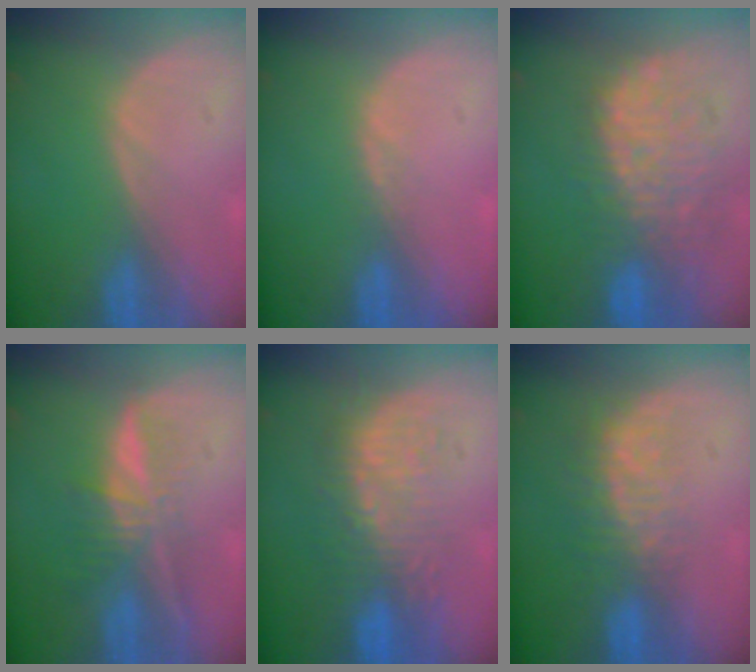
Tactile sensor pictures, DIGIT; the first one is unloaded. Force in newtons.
{"total": 0.8, "press": 0.8, "slide": 0.3}
{"total": 10.7, "press": 10.0, "slide": 3.9}
{"total": 6.4, "press": 5.7, "slide": 3.1}
{"total": 9.2, "press": 8.7, "slide": 2.7}
{"total": 7.9, "press": 6.9, "slide": 4.0}